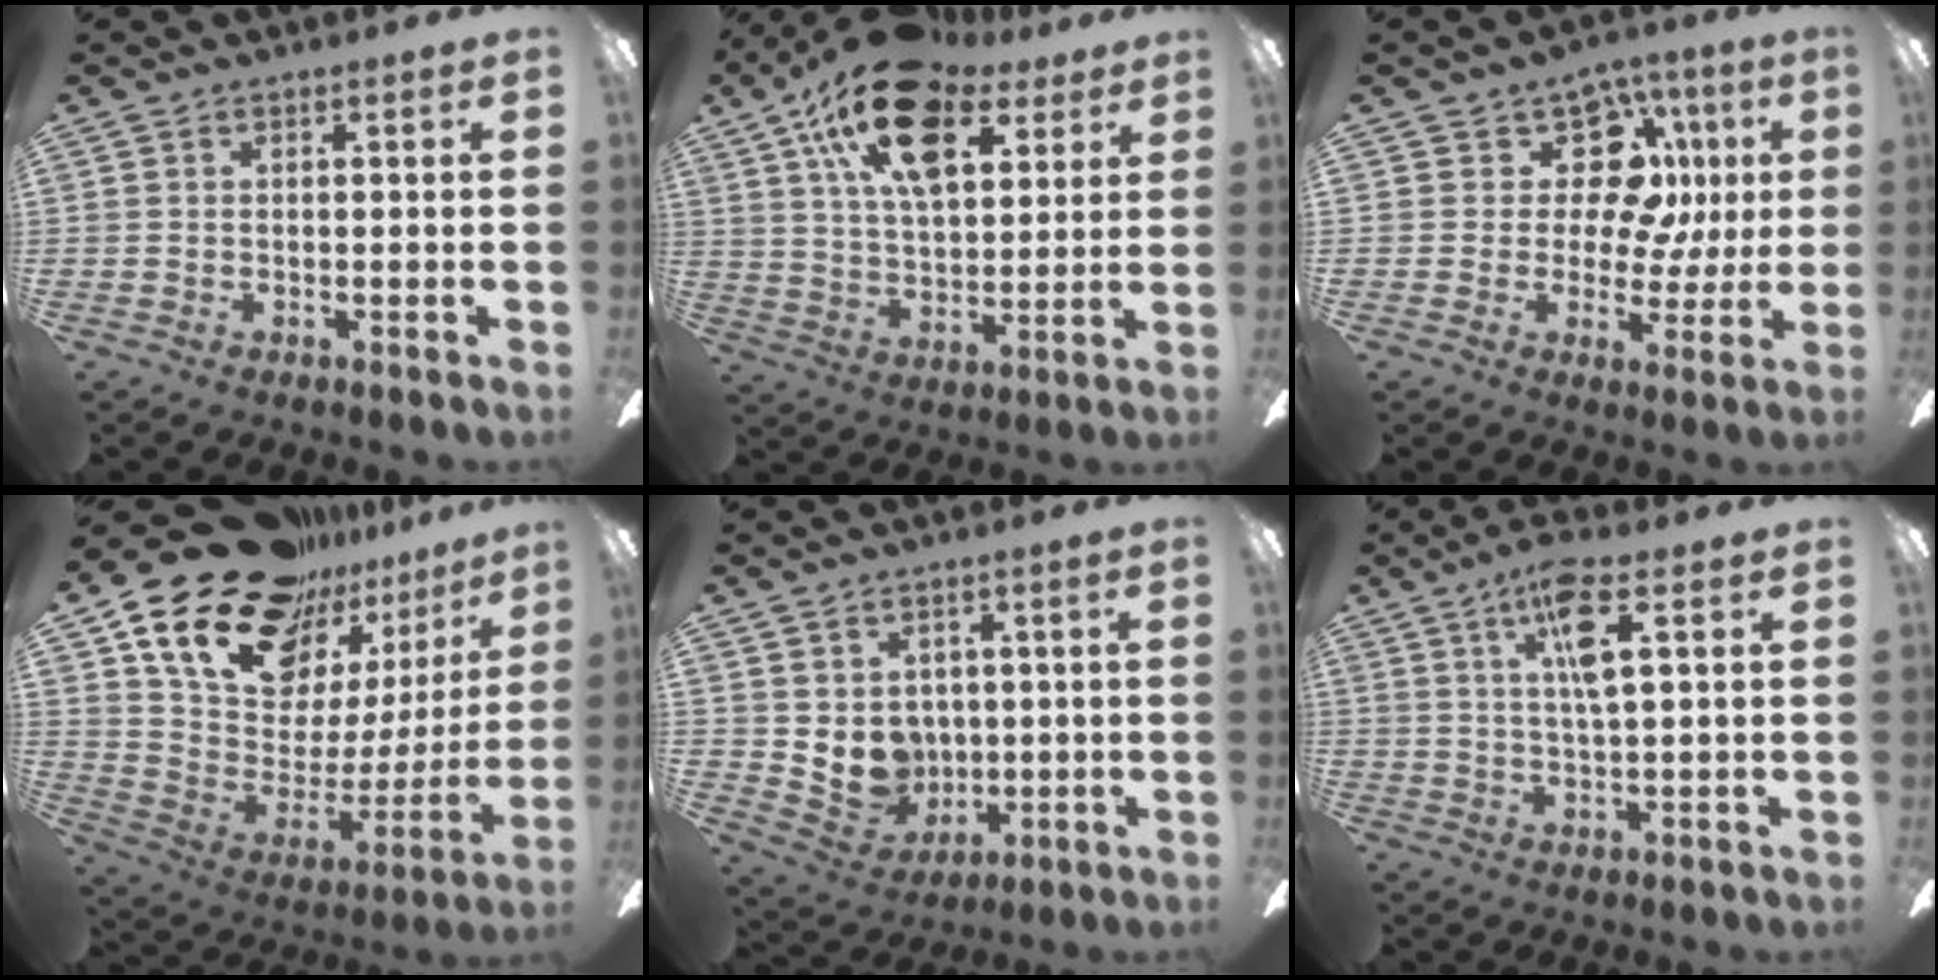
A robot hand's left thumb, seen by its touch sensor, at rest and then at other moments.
{"total": 21.0, "force": [11.7, 11.0, 13.5], "torque": [-0.231, -0.038, 0.206]}
{"total": 14.3, "force": [4.3, 10.5, 8.5], "torque": [-0.128, -0.007, 0.087]}
{"total": 22.9, "force": [17.8, 11.6, 8.5], "torque": [-0.159, -0.120, 0.332]}
{"total": 7.2, "force": [2.4, 6.6, 1.9], "torque": [-0.046, -0.022, 0.054]}
{"total": 9.8, "force": [4.2, 2.4, 8.5], "torque": [-0.154, 0.001, 0.066]}